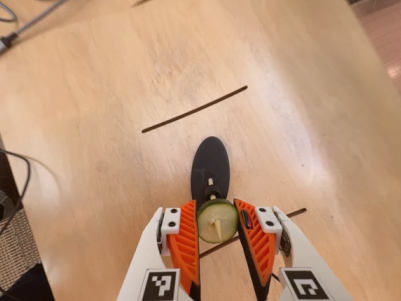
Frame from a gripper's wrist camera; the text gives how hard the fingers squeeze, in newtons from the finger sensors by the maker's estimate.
{"total": 8.8, "left": 8.7, "right": 8.8}